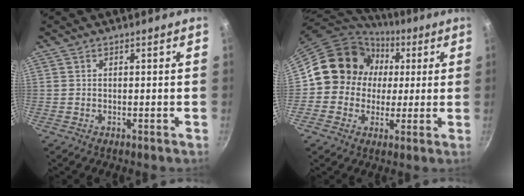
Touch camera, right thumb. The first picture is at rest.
{"total": 13.8, "force": [1.9, 12.7, 5.0], "torque": [-0.046, 0.019, 0.015]}